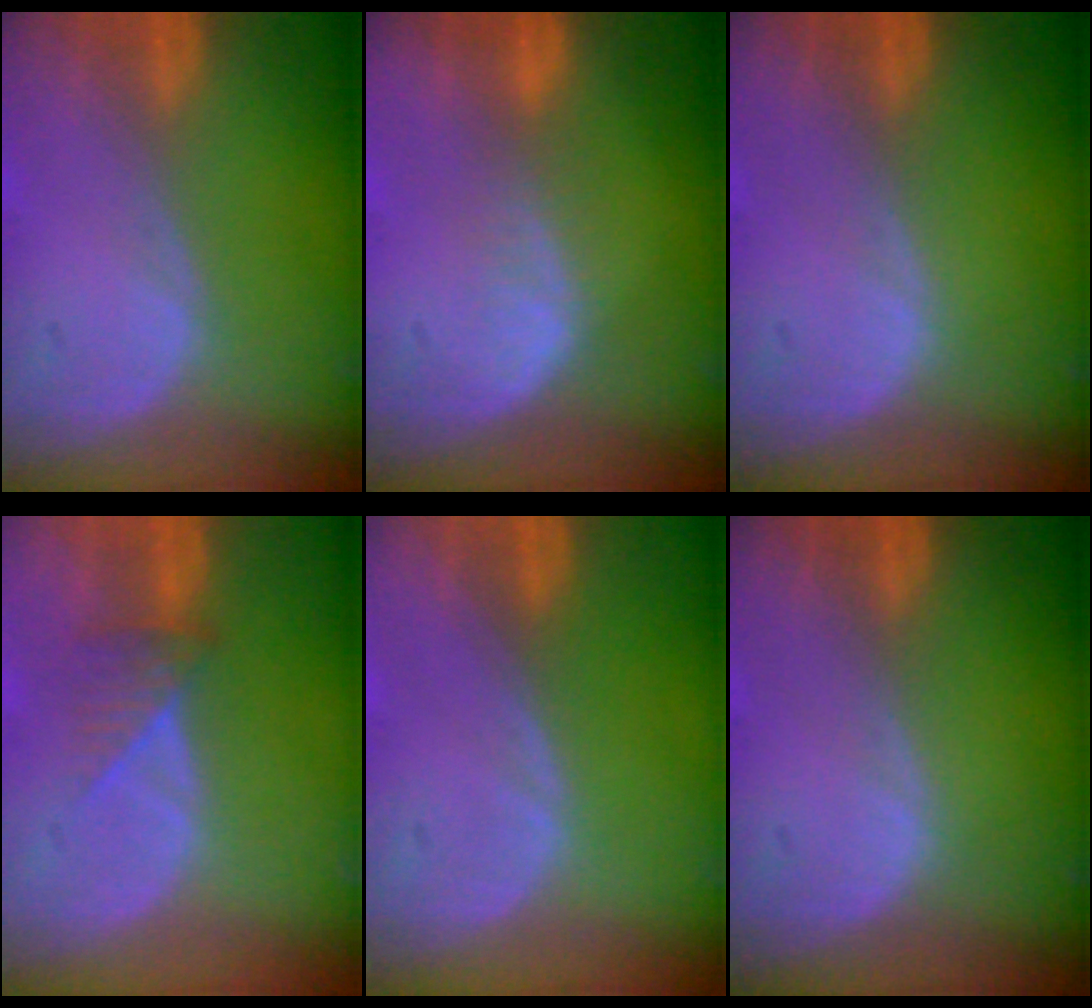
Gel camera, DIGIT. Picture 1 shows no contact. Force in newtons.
{"total": 2.7, "press": 2.3, "slide": 1.5}
{"total": 0.0}
{"total": 3.3, "press": 2.9, "slide": 1.5}
{"total": 0.0}
{"total": 0.0}